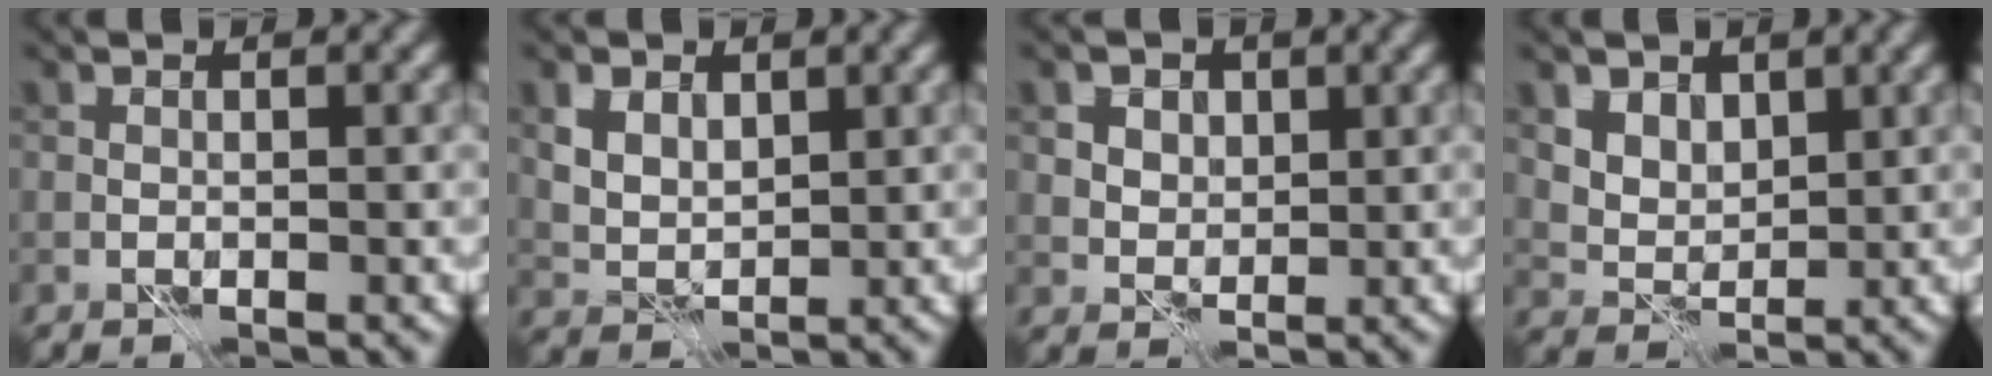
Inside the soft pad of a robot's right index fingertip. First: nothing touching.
{"total": 3.3, "force": [1.5, 2.2, 1.9], "torque": [-0.040, -0.004, 0.025]}
{"total": 4.4, "force": [2.4, 3.1, 2.1], "torque": [-0.050, 0.006, 0.035]}
{"total": 4.4, "force": [2.5, 3.1, 1.9], "torque": [-0.057, -0.008, 0.060]}